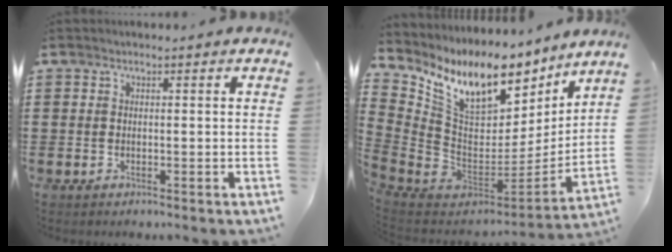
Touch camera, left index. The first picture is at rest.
{"total": 13.5, "force": [8.9, 6.3, 7.8], "torque": [-0.174, -0.064, 0.156]}